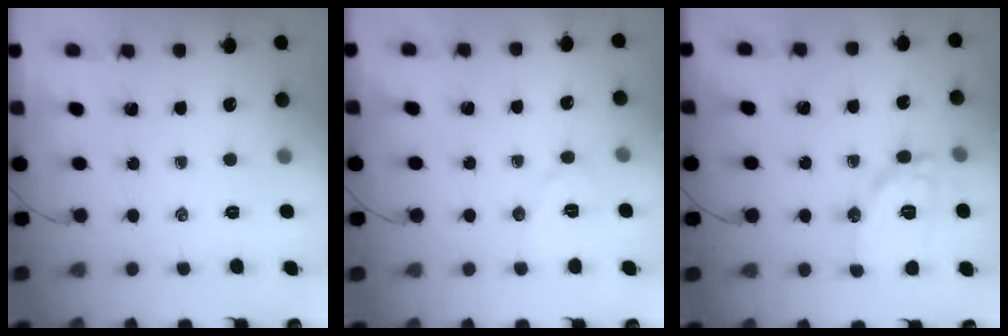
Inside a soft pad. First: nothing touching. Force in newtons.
{"total": 6.2, "press": 6.2, "slide": 0.9}
{"total": 12.9, "press": 12.9, "slide": 0.9}